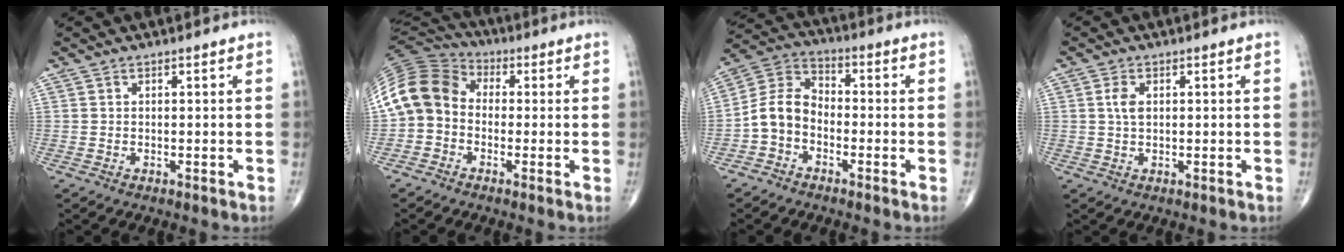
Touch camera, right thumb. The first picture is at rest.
{"total": 11.8, "force": [-1.1, 9.6, 6.8], "torque": [-0.130, 0.041, -0.038]}
{"total": 8.2, "force": [-2.7, 6.0, 4.8], "torque": [-0.082, 0.039, -0.068]}
{"total": 2.7, "force": [0.6, 1.6, 2.1], "torque": [-0.045, 0.002, 0.010]}